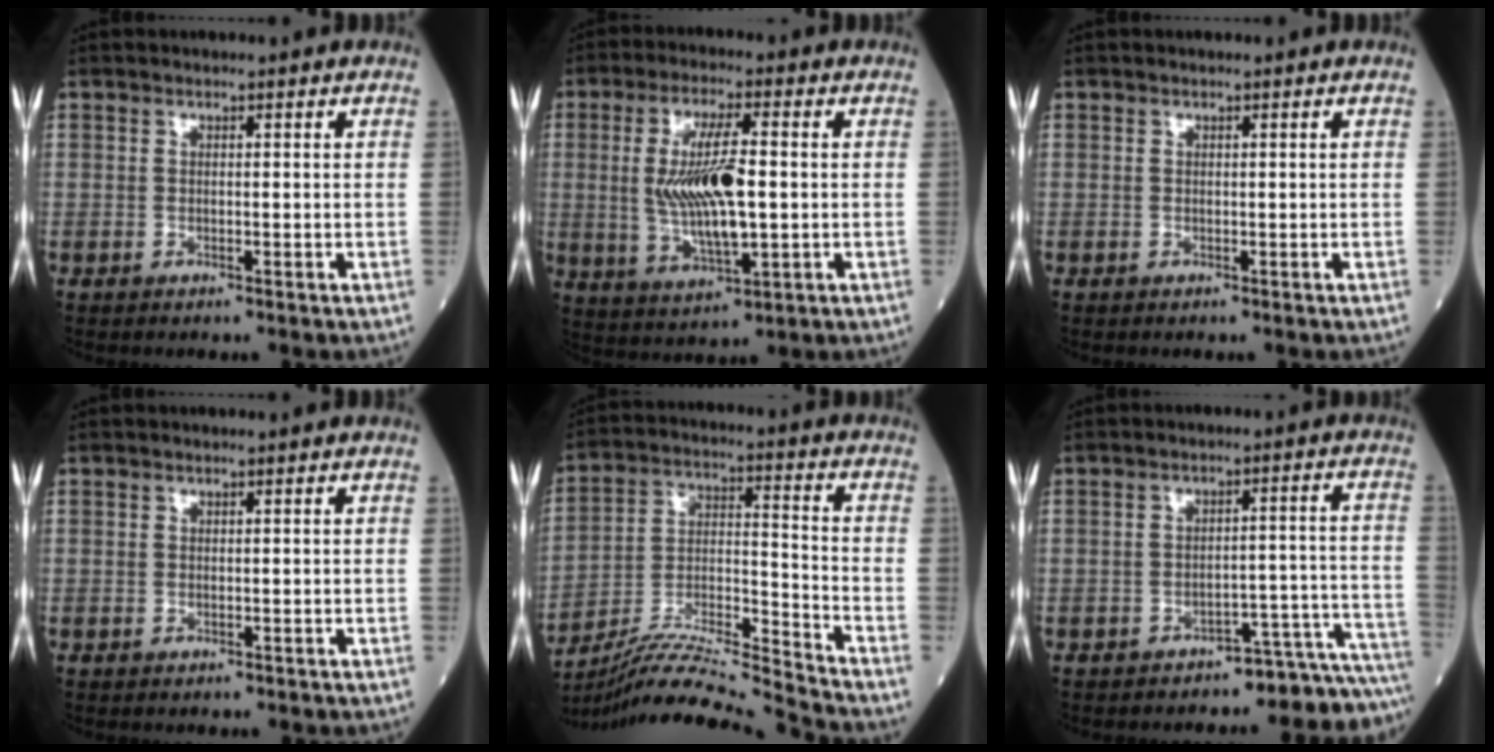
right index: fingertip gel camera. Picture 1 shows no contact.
{"total": 11.1, "force": [0.1, 2.4, 10.9], "torque": [-0.217, -0.003, 0.006]}
{"total": 0.0}
{"total": 0.0}
{"total": 16.6, "force": [-15.9, -2.6, 4.3], "torque": [-0.077, 0.010, -0.282]}
{"total": 11.2, "force": [-11.0, 0.8, 1.8], "torque": [0.012, 0.052, -0.134]}